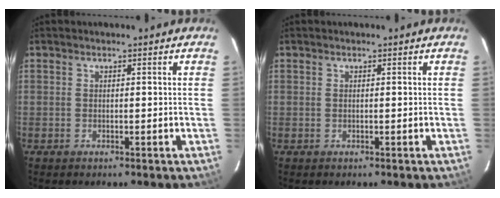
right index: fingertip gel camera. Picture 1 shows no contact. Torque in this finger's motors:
{"motor_torque": [-0.03, 0.03, 0.02, 0.00]}